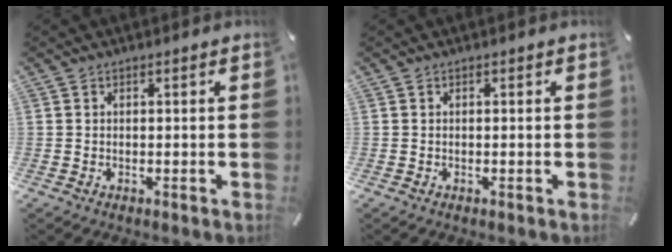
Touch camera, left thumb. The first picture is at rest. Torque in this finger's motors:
{"motor_torque": [-0.03, 0.03, 0.00, 0.00, 0.00]}